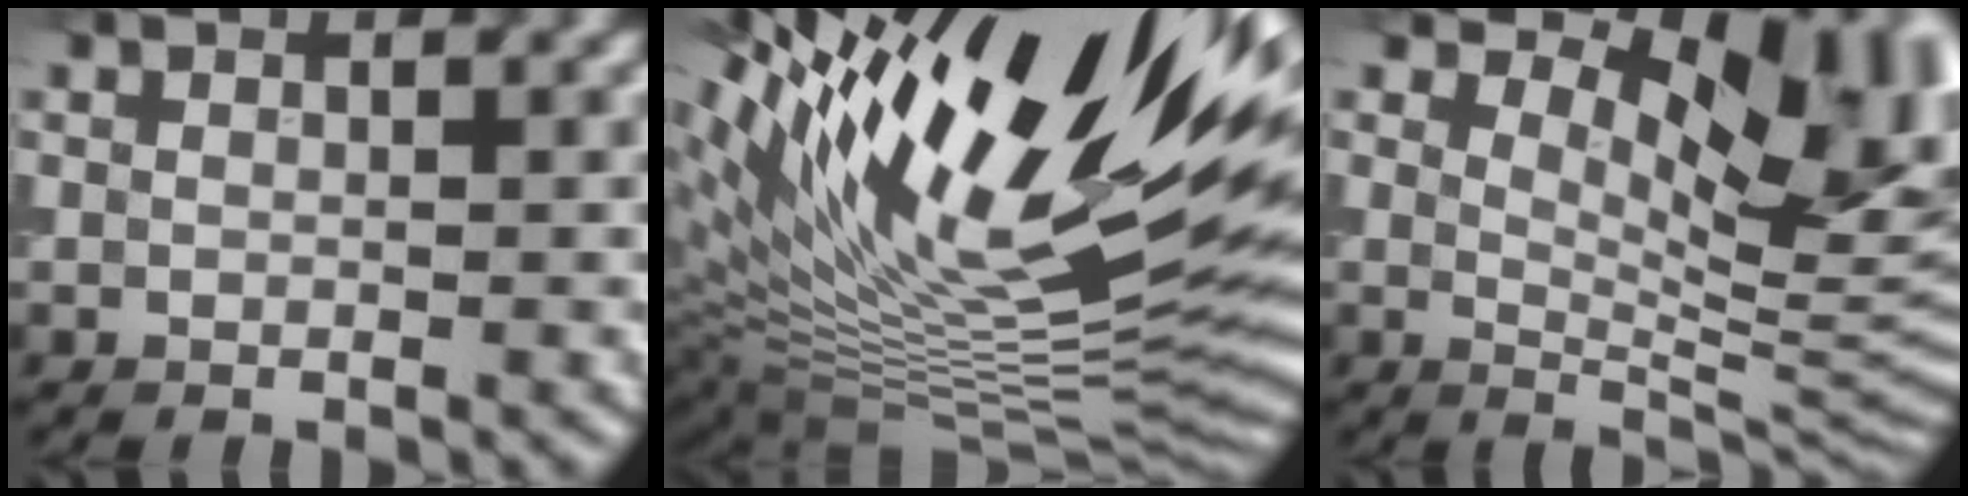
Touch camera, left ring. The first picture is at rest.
{"total": 20.9, "force": [9.7, 6.9, 17.1], "torque": [-0.260, 0.038, 0.162]}
{"total": 12.4, "force": [5.9, 5.6, 9.4], "torque": [-0.113, -0.001, 0.093]}